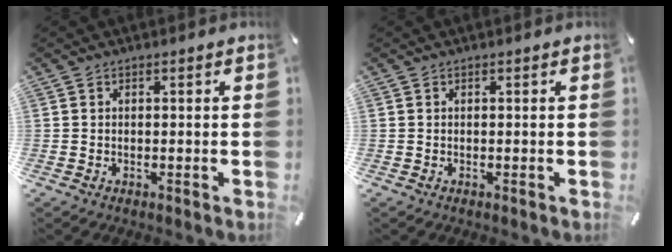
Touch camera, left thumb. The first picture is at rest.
{"total": 0.0}